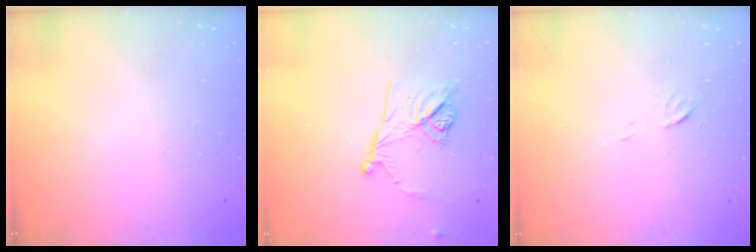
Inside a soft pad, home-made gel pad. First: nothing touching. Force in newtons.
{"total": 11.2, "press": 10.9, "slide": 2.3}
{"total": 3.6, "press": 3.6, "slide": 0.3}